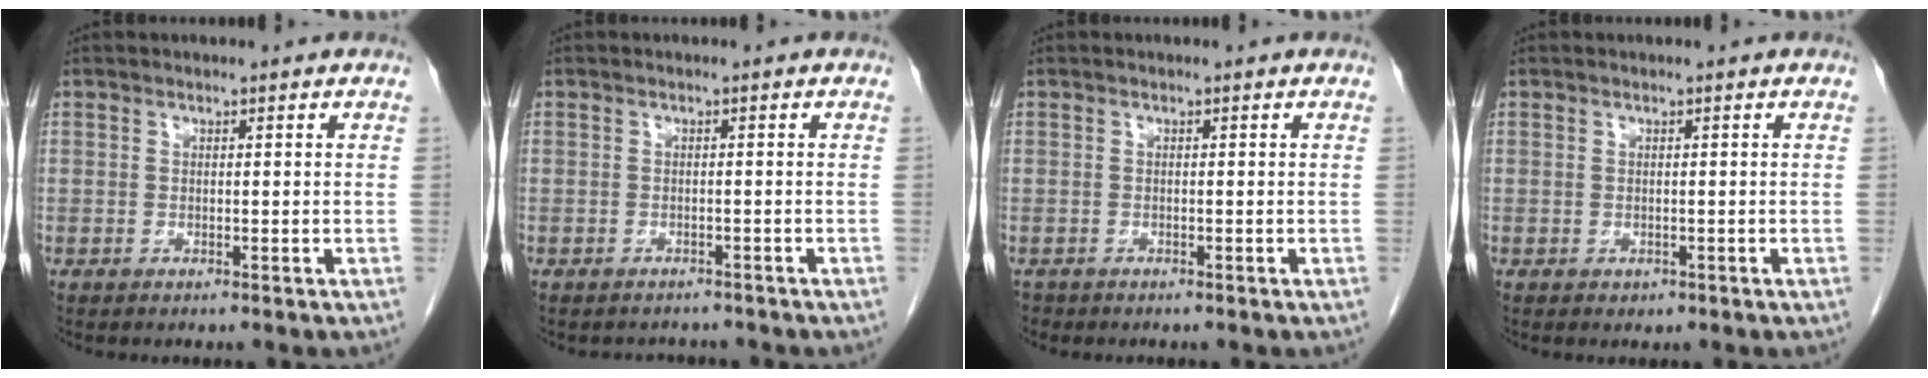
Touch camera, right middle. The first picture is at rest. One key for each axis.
{"total": 2.7, "fx": -2.4, "fy": 1.1, "fz": 0.0, "tx": -0.002, "ty": 0.000, "tz": -0.033}
{"total": 0.7, "fx": -0.6, "fy": 0.4, "fz": 0.0, "tx": -0.007, "ty": 0.001, "tz": -0.011}
{"total": 0.6, "fx": -0.2, "fy": 0.5, "fz": 0.2, "tx": -0.004, "ty": 0.001, "tz": -0.001}